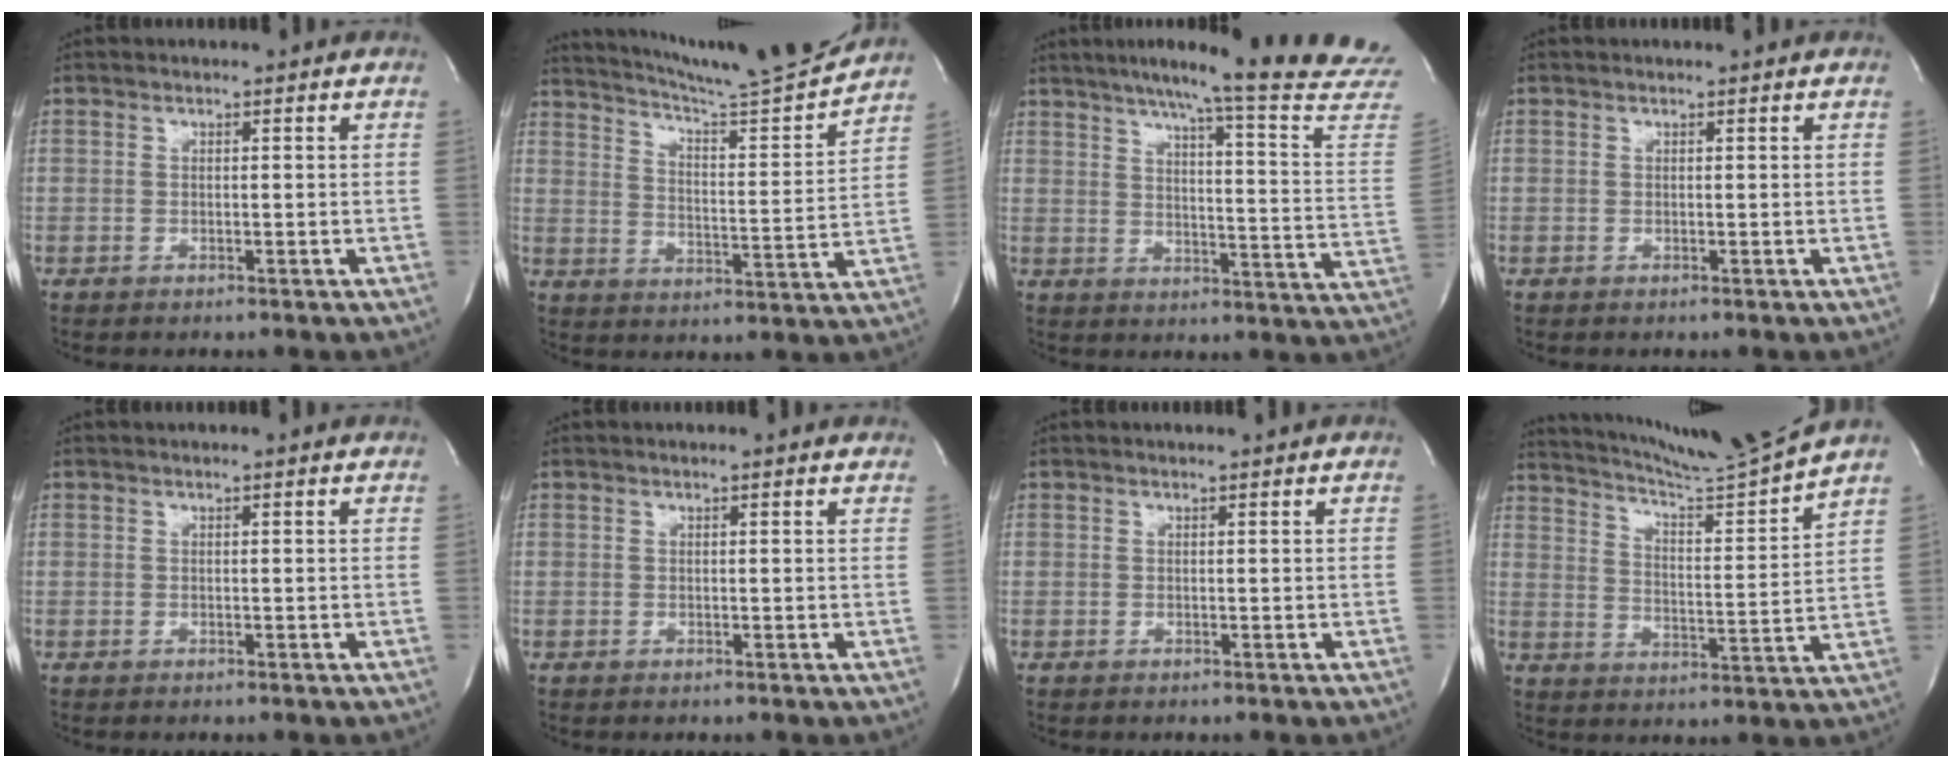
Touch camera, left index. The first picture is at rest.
{"total": 16.7, "force": [15.8, -1.3, 5.4], "torque": [-0.095, -0.046, 0.226]}
{"total": 24.7, "force": [21.6, -1.8, 11.8], "torque": [-0.175, -0.088, 0.263]}
{"total": 0.6, "force": [0.6, -0.1, 0.1], "torque": [-0.004, -0.001, 0.009]}
{"total": 1.3, "force": [1.2, -0.1, 0.4], "torque": [-0.014, 0.011, 0.015]}
{"total": 2.6, "force": [2.4, 0.1, 1.0], "torque": [-0.018, 0.011, 0.020]}
{"total": 0.9, "force": [0.9, -0.2, 0.1], "torque": [-0.007, -0.001, 0.013]}
{"total": 13.9, "force": [13.1, -3.0, 3.7], "torque": [-0.070, -0.050, 0.202]}